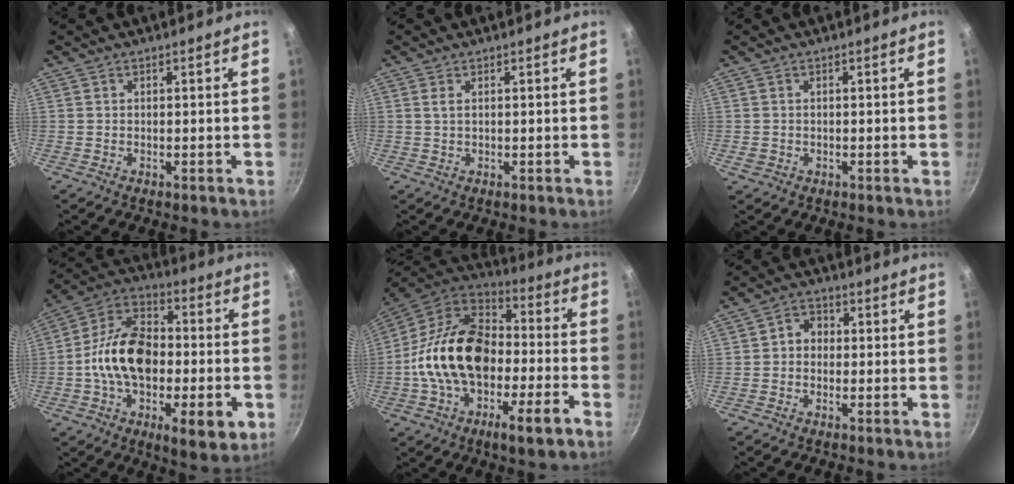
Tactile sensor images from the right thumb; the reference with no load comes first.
{"total": 1.2, "force": [0.4, 0.6, 1.0], "torque": [-0.019, 0.000, 0.006]}
{"total": 1.4, "force": [-0.3, 1.3, 0.6], "torque": [-0.008, 0.001, -0.004]}
{"total": 23.2, "force": [-3.8, 12.4, 19.2], "torque": [-0.294, 0.031, -0.075]}
{"total": 22.7, "force": [-5.7, 11.8, 18.5], "torque": [-0.323, 0.050, -0.108]}
{"total": 3.8, "force": [-0.2, 3.3, 1.9], "torque": [-0.007, 0.011, -0.013]}